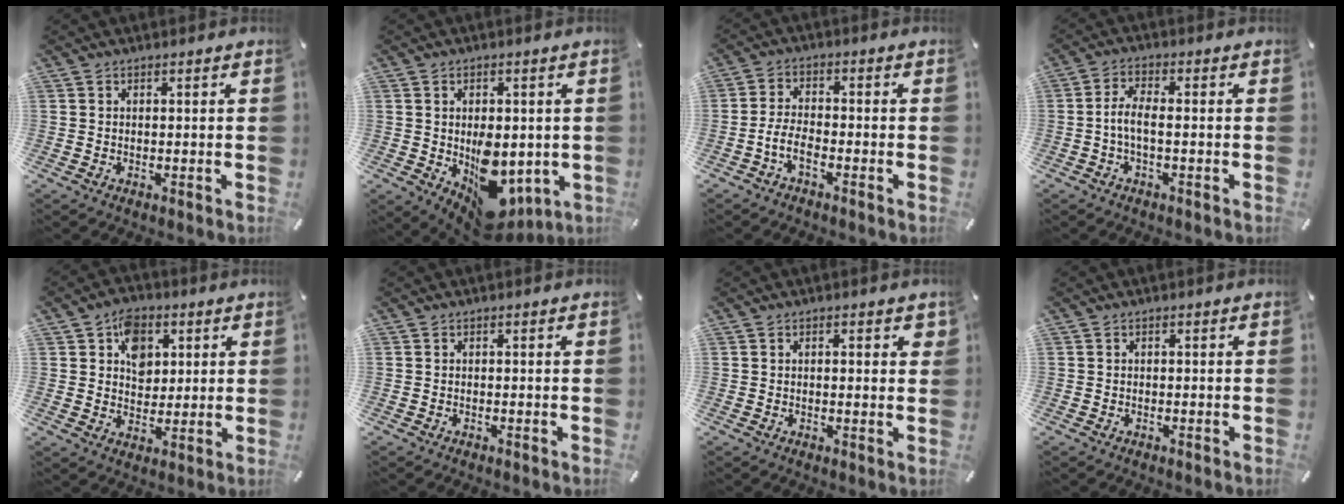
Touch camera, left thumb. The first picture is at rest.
{"total": 12.3, "force": [-2.9, 8.3, 8.7], "torque": [-0.100, -0.008, -0.042]}
{"total": 4.9, "force": [-2.5, 2.2, 3.6], "torque": [-0.080, 0.006, -0.048]}
{"total": 5.0, "force": [-1.0, 1.7, 4.6], "torque": [-0.096, 0.000, -0.021]}
{"total": 8.1, "force": [2.7, 6.5, 4.1], "torque": [-0.057, 0.000, 0.046]}
{"total": 0.0}
{"total": 1.8, "force": [0.8, 0.7, 1.4], "torque": [-0.015, -0.003, 0.010]}
{"total": 0.0}